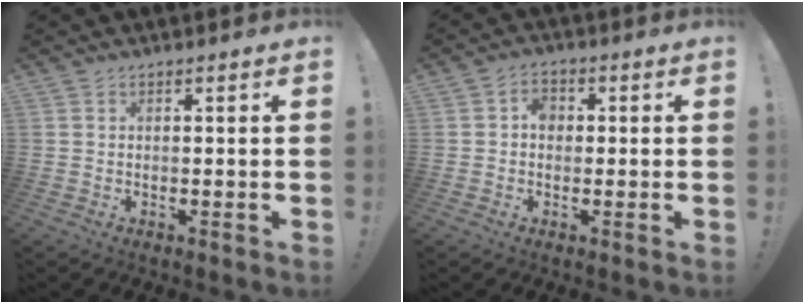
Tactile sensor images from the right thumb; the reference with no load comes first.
{"total": 4.3, "force": [0.4, 3.5, 2.5], "torque": [-0.035, 0.003, 0.006]}